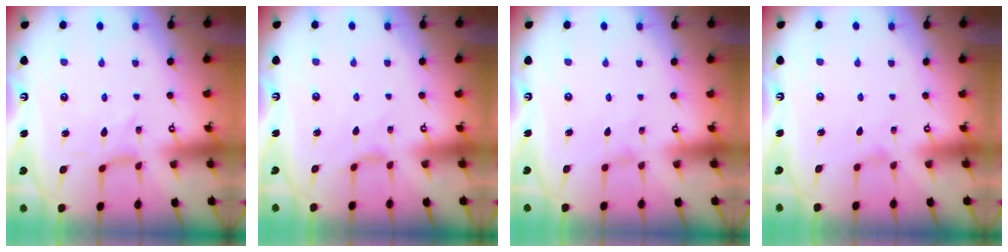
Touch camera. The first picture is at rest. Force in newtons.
{"total": 3.9, "press": 3.9, "slide": 0.5}
{"total": 0.0}
{"total": 0.0}